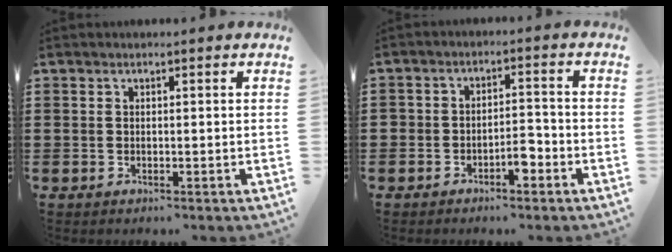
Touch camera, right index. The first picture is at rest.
{"total": 3.6, "force": [-2.4, 1.7, 2.0], "torque": [-0.036, 0.011, -0.049]}